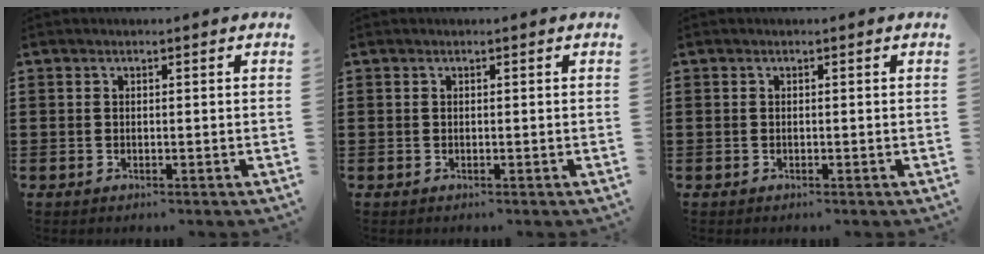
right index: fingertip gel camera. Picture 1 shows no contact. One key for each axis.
{"total": 0.0}
{"total": 0.0}